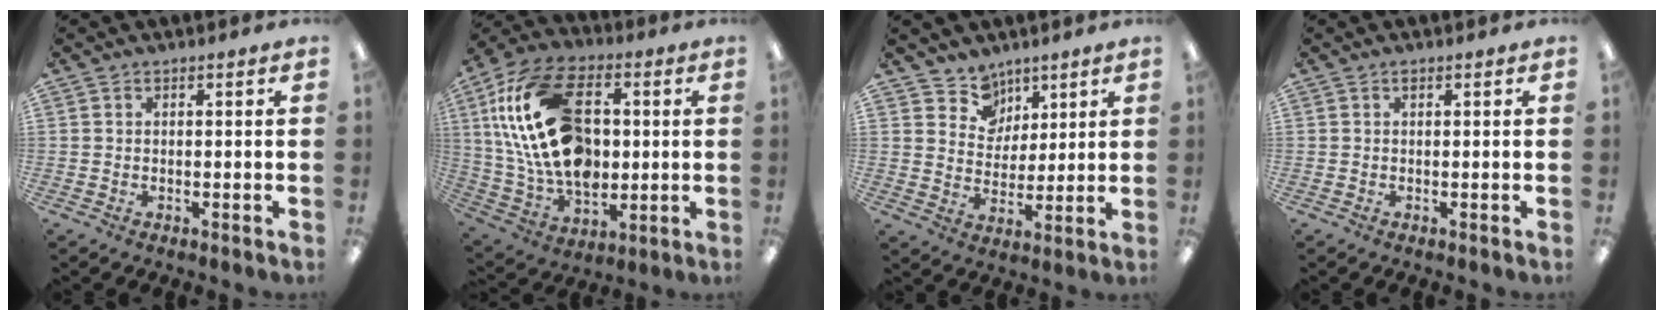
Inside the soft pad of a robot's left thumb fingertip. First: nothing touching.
{"total": 24.6, "force": [4.3, 16.0, 18.1], "torque": [-0.362, 0.005, 0.080]}
{"total": 8.2, "force": [5.7, 5.8, -0.2], "torque": [-0.006, -0.046, 0.108]}
{"total": 0.6, "force": [0.3, 0.4, 0.4], "torque": [-0.009, 0.004, 0.005]}